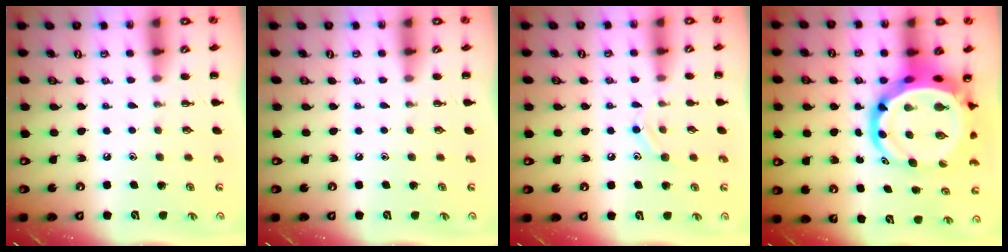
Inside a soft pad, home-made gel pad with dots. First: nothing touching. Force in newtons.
{"total": 0.0}
{"total": 8.5, "press": 8.4, "slide": 1.3}
{"total": 14.2, "press": 13.7, "slide": 4.0}